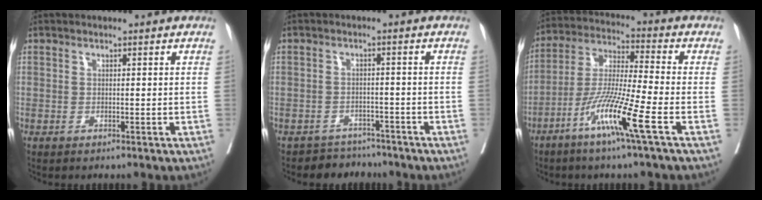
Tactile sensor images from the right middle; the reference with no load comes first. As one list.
[{"total": 4.9, "force": [-4.4, 2.0, -0.8], "torque": [0.019, 0.010, -0.066]}, {"total": 11.7, "force": [-5.7, -1.2, 10.1], "torque": [-0.204, -0.018, -0.114]}]